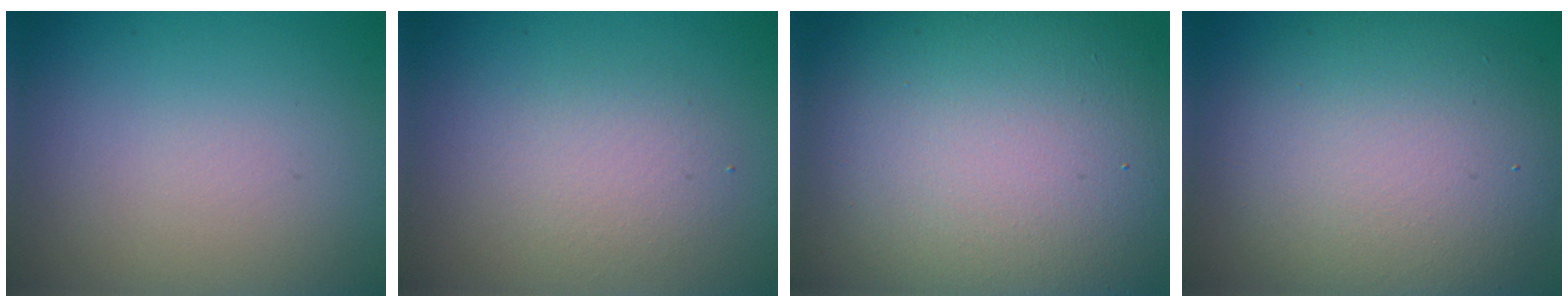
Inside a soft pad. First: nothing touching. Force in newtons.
{"total": 2.2, "press": 2.2, "slide": 0.1}
{"total": 17.8, "press": 17.8, "slide": 1.3}
{"total": 10.1, "press": 10.1, "slide": 0.6}